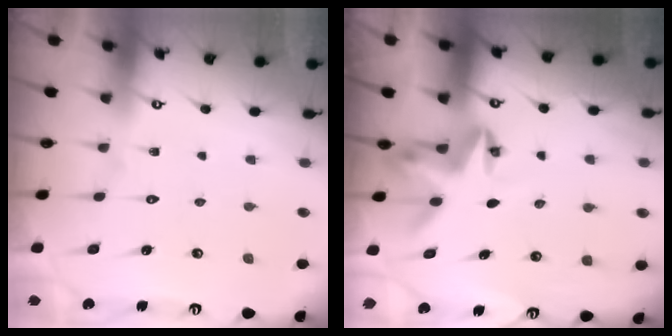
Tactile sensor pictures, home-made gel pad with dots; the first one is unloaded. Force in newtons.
{"total": 4.0, "press": 4.0, "slide": 0.5}